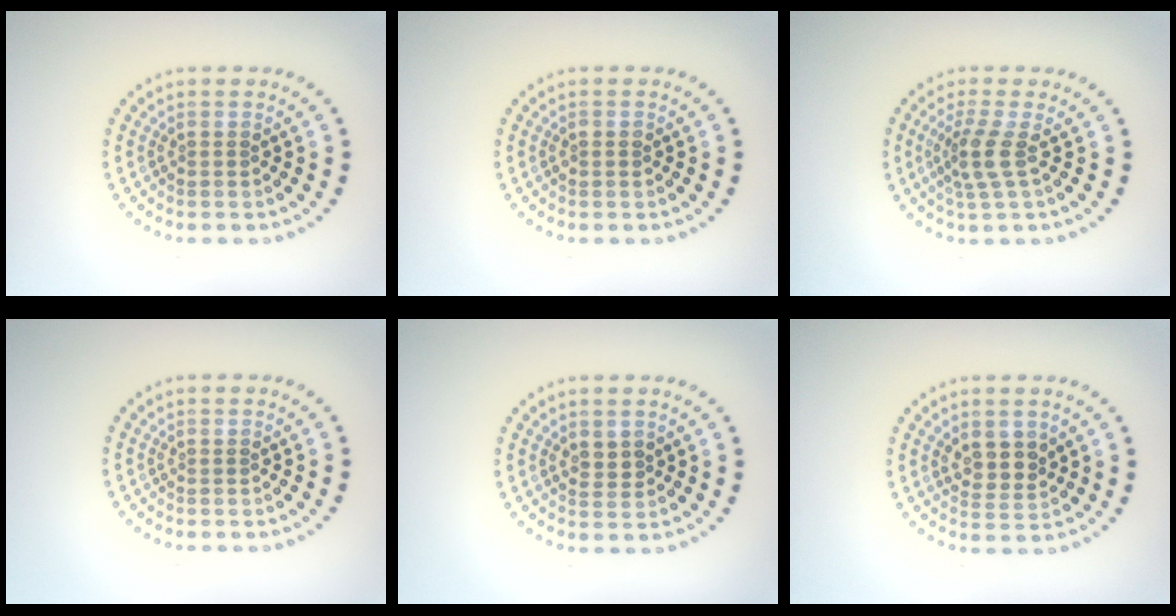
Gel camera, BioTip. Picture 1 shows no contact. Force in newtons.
{"total": 0.9, "press": 0.9, "slide": 0.1}
{"total": 2.5, "press": 1.9, "slide": 1.7}
{"total": 0.0}
{"total": 1.2, "press": 1.0, "slide": 0.5}
{"total": 2.4, "press": 2.2, "slide": 1.0}